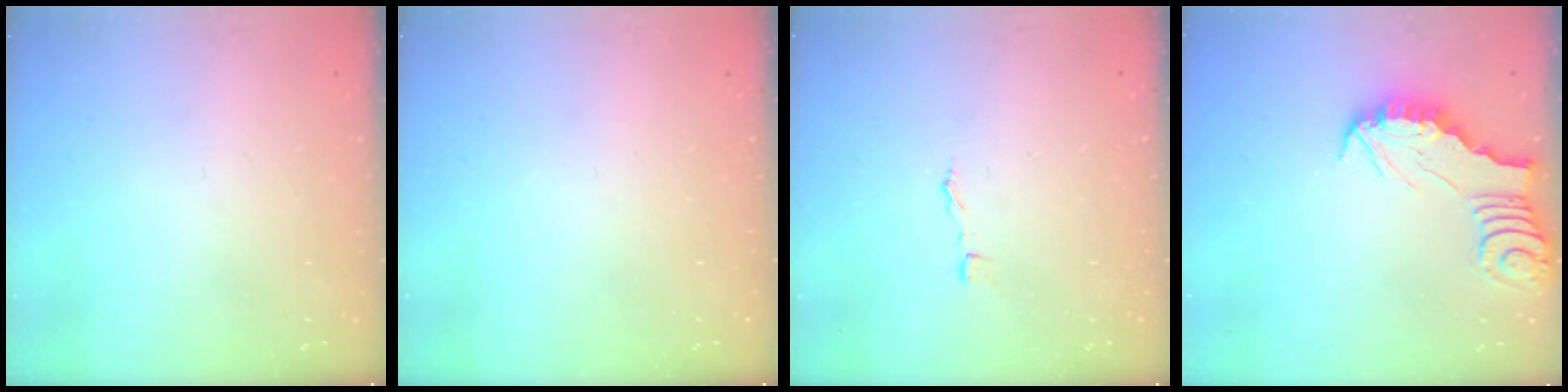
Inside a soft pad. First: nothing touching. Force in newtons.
{"total": 0.0}
{"total": 1.9, "press": 1.9, "slide": 0.1}
{"total": 2.9, "press": 2.9, "slide": 0.2}